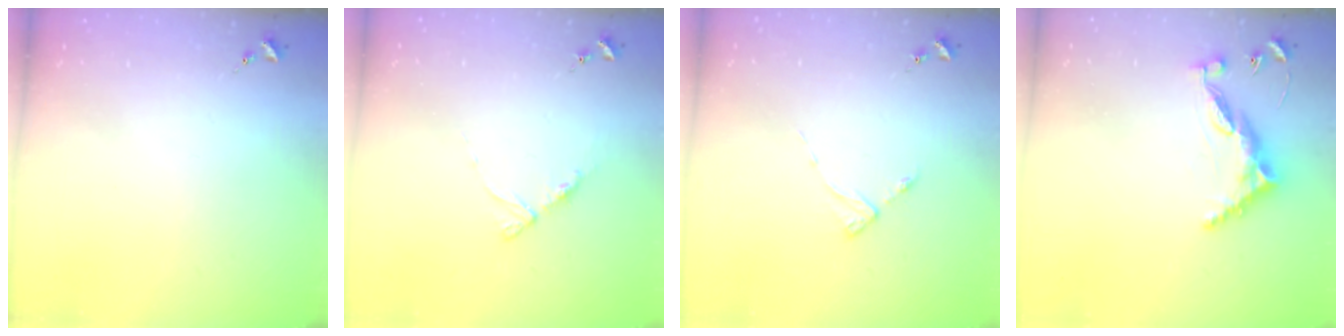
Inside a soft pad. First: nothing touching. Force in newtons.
{"total": 6.9, "press": 6.8, "slide": 0.7}
{"total": 2.7, "press": 2.7, "slide": 0.4}
{"total": 9.8, "press": 9.7, "slide": 1.0}